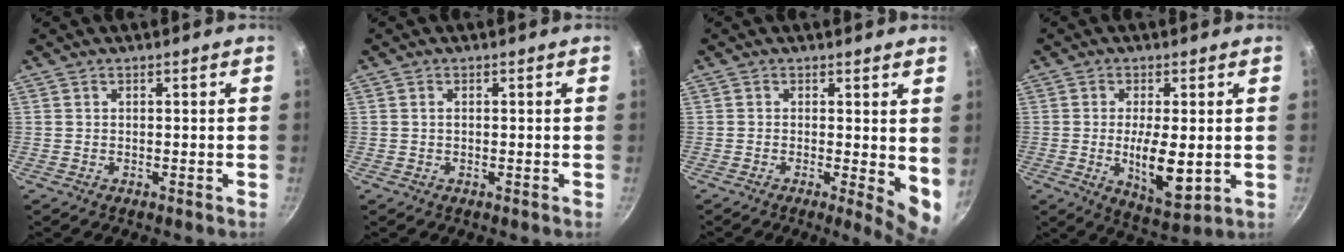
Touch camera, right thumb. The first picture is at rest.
{"total": 0.7, "force": [0.1, 0.4, 0.6], "torque": [-0.010, 0.002, 0.001]}
{"total": 6.3, "force": [0.1, 2.1, 5.9], "torque": [-0.072, -0.015, 0.001]}
{"total": 10.1, "force": [-0.7, 3.8, 9.3], "torque": [-0.157, -0.016, 0.001]}